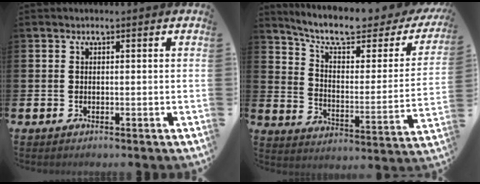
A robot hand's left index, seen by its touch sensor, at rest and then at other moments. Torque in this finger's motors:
{"motor_torque": [-0.12, -1.07, 0.75, 0.21]}